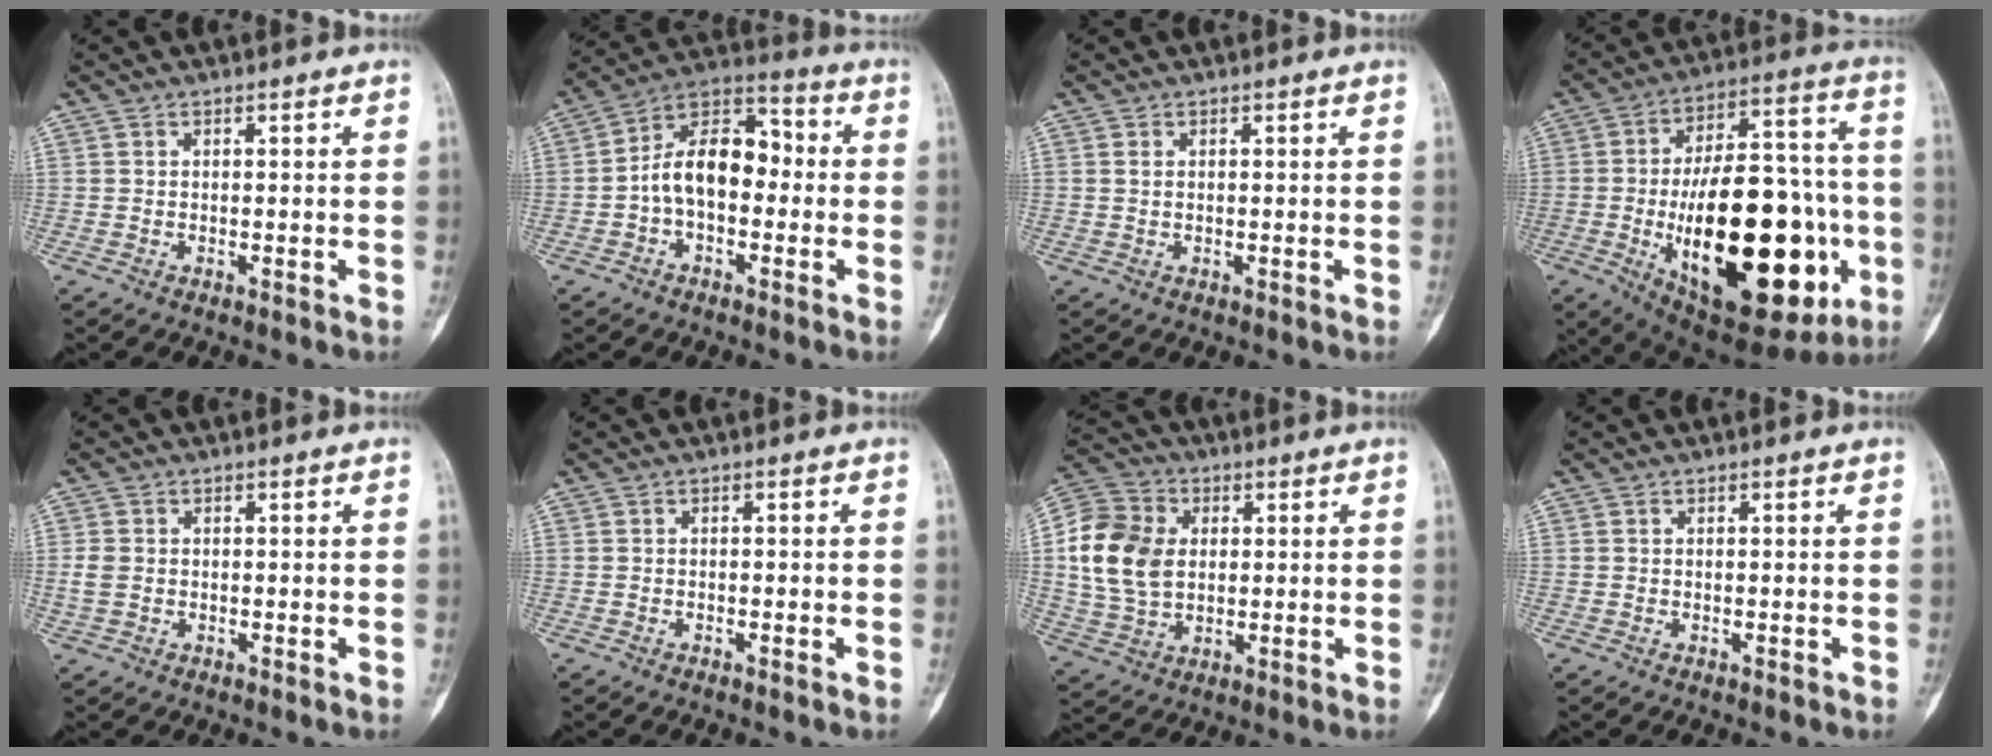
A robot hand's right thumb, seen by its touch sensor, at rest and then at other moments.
{"total": 12.9, "force": [-1.3, 8.1, 10.0], "torque": [-0.146, 0.047, -0.036]}
{"total": 0.8, "force": [0.2, 0.5, 0.5], "torque": [-0.015, 0.002, 0.007]}
{"total": 36.0, "force": [-8.4, 16.2, 31.0], "torque": [-0.448, 0.004, -0.103]}
{"total": 2.7, "force": [-0.2, 2.1, 1.6], "torque": [-0.036, 0.003, -0.004]}
{"total": 0.8, "force": [-0.2, 0.3, 0.7], "torque": [-0.012, 0.001, -0.003]}
{"total": 14.6, "force": [1.9, 10.8, 9.6], "torque": [-0.173, 0.007, 0.035]}
{"total": 0.0}